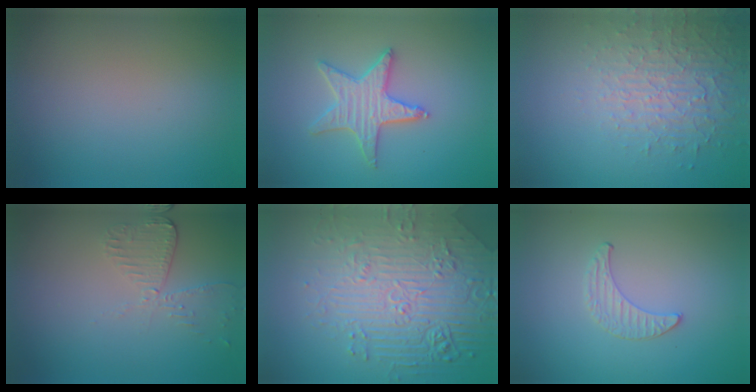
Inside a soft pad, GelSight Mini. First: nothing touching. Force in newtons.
{"total": 3.4, "press": 3.2, "slide": 1.0}
{"total": 4.8, "press": 3.5, "slide": 3.3}
{"total": 2.5, "press": 2.3, "slide": 1.2}
{"total": 7.2, "press": 5.7, "slide": 4.4}
{"total": 0.8, "press": 0.8, "slide": 0.2}